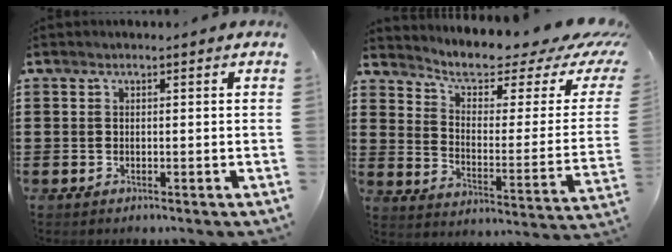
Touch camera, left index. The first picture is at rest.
{"total": 5.4, "force": [3.6, 2.2, 3.4], "torque": [-0.077, -0.027, 0.056]}